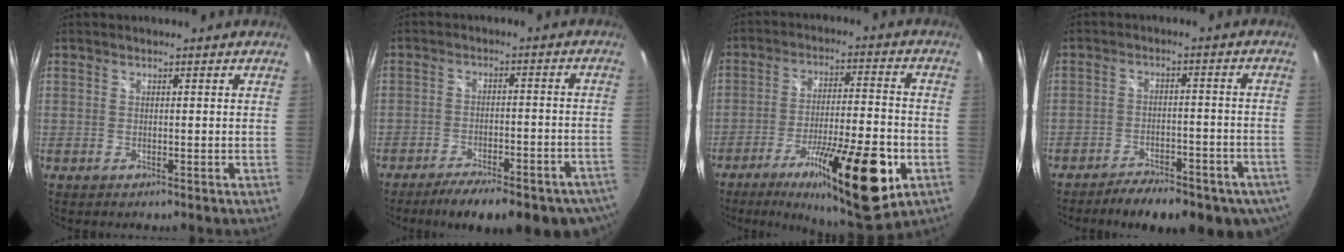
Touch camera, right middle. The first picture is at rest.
{"total": 18.7, "force": [-14.7, 5.1, 10.3], "torque": [-0.166, -0.032, -0.187]}
{"total": 20.7, "force": [-9.9, 5.0, 17.5], "torque": [-0.290, -0.029, -0.146]}
{"total": 15.0, "force": [-11.1, 5.5, 8.5], "torque": [-0.149, -0.022, -0.143]}